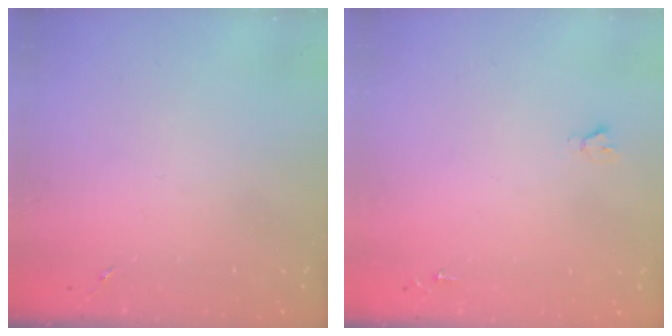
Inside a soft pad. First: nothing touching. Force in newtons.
{"total": 1.9, "press": 1.9, "slide": 0.2}